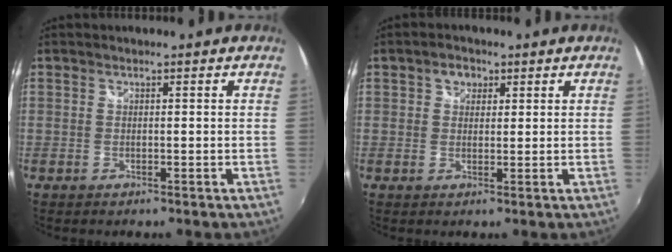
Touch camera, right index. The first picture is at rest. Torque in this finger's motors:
{"motor_torque": [0.01, 0.01, 0.00, 0.02]}